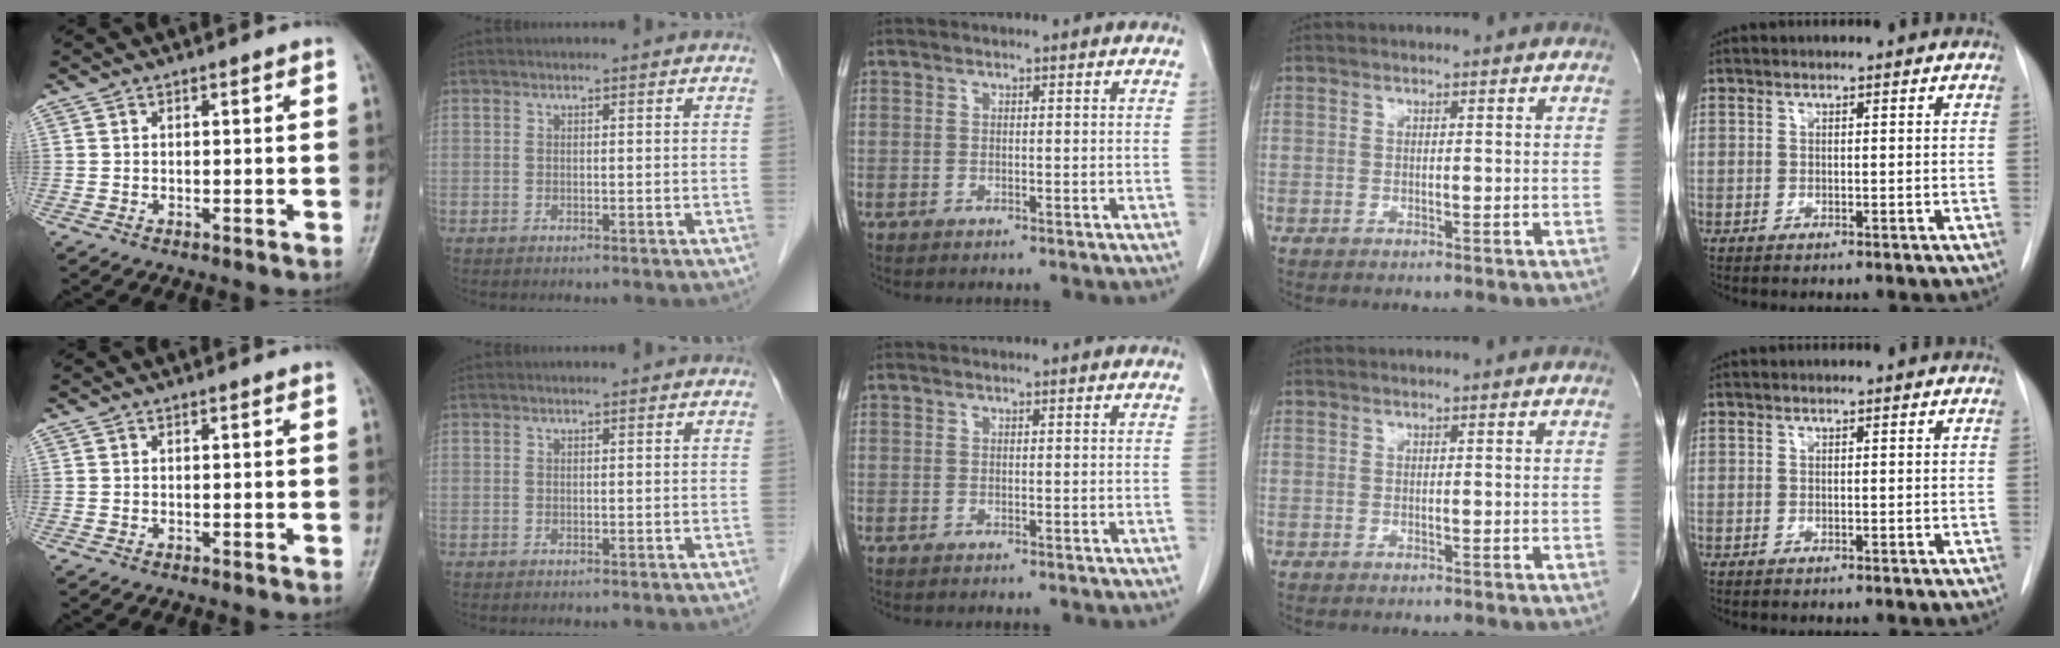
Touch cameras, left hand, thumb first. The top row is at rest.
{}